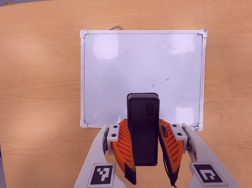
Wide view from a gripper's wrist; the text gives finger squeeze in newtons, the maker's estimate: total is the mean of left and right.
{"total": 7.7, "left": 6.3, "right": 9.1}